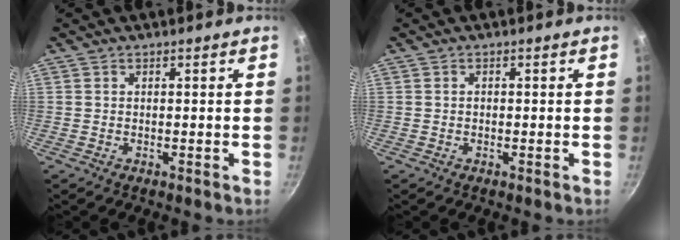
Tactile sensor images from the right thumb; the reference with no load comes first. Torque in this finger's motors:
{"motor_torque": [-0.26, -0.18, 0.25, -0.11, -0.03]}